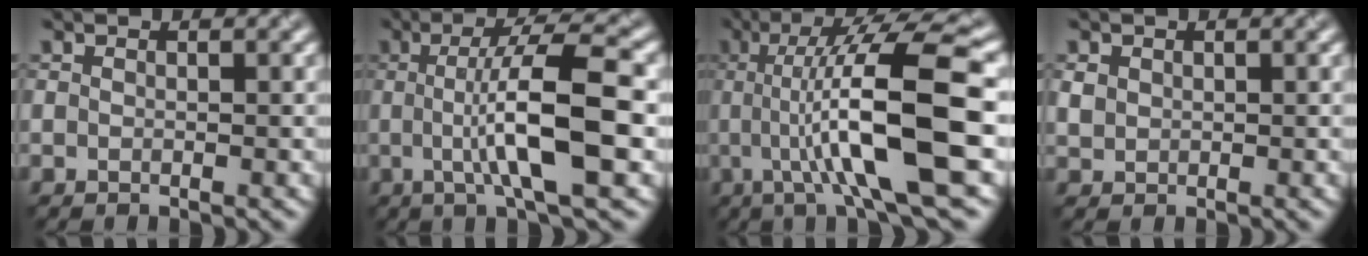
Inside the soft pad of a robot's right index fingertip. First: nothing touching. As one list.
[{"total": 8.9, "force": [-0.8, 2.0, 8.6], "torque": [-0.120, 0.007, -0.007]}, {"total": 11.5, "force": [-1.3, 2.2, 11.2], "torque": [-0.158, 0.015, -0.019]}, {"total": 0.8, "force": [0.3, 0.7, -0.2], "torque": [0.000, 0.009, 0.016]}]